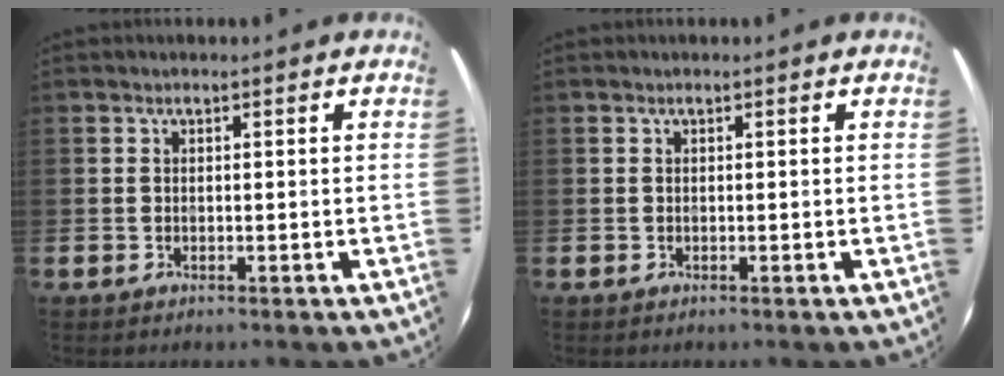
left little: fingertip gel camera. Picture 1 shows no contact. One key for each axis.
{"total": 0.0}